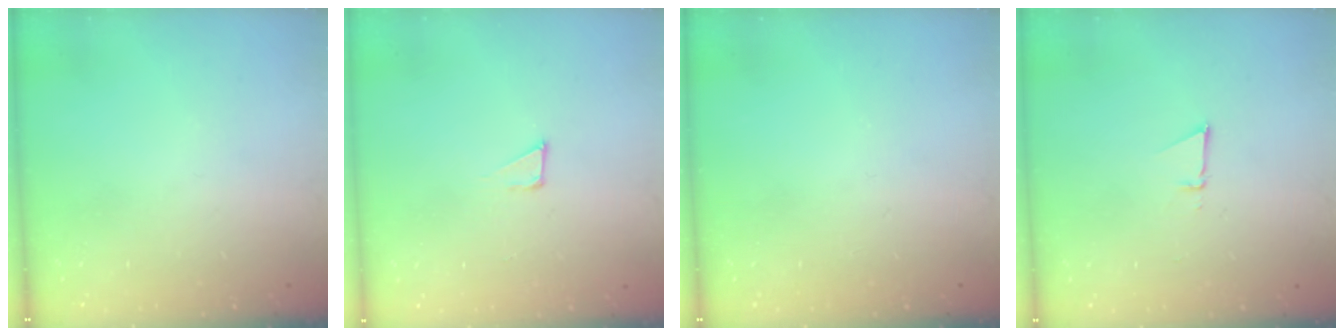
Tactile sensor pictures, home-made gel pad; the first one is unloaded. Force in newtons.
{"total": 4.2, "press": 4.2, "slide": 0.4}
{"total": 0.0}
{"total": 3.0, "press": 2.9, "slide": 0.8}